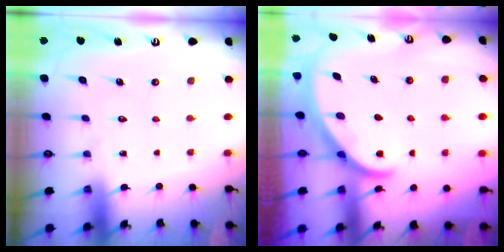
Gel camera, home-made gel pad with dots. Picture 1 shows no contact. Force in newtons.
{"total": 2.8, "press": 2.8, "slide": 0.2}